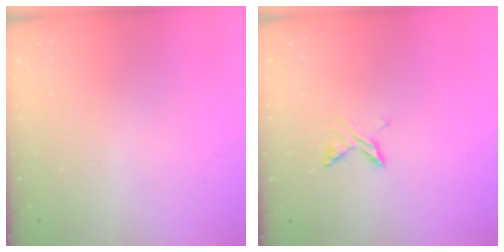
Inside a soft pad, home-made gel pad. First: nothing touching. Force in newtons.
{"total": 4.6, "press": 4.6, "slide": 0.5}